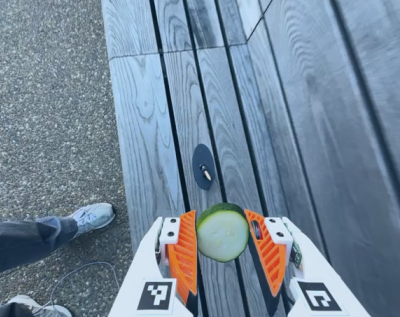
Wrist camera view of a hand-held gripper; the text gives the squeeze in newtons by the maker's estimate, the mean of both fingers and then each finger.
{"total": 12.2, "left": 12.9, "right": 11.5}